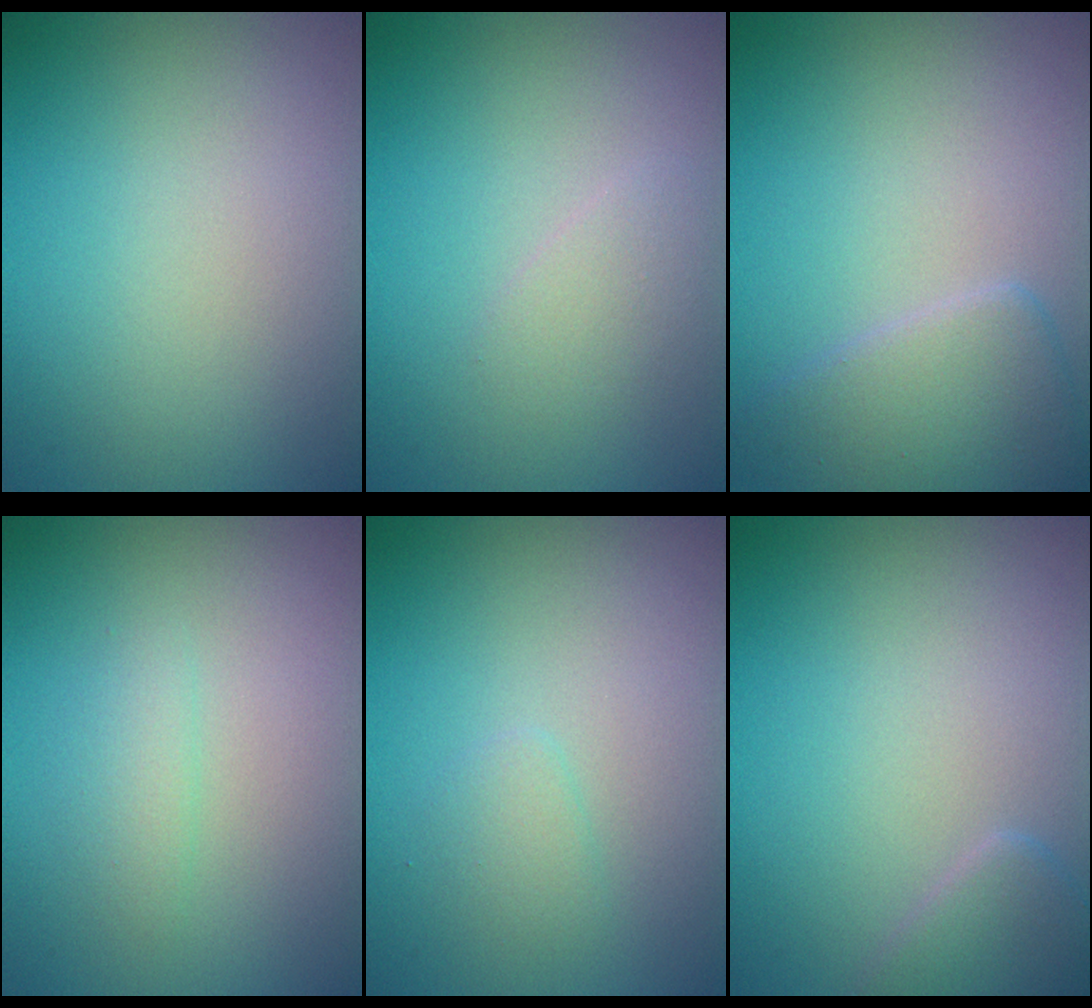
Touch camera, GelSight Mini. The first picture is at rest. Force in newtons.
{"total": 1.4, "press": 1.4, "slide": 0.0}
{"total": 3.5, "press": 3.5, "slide": 0.1}
{"total": 1.2, "press": 1.2, "slide": 0.1}
{"total": 1.0, "press": 1.0, "slide": 0.0}
{"total": 1.9, "press": 1.9, "slide": 0.1}